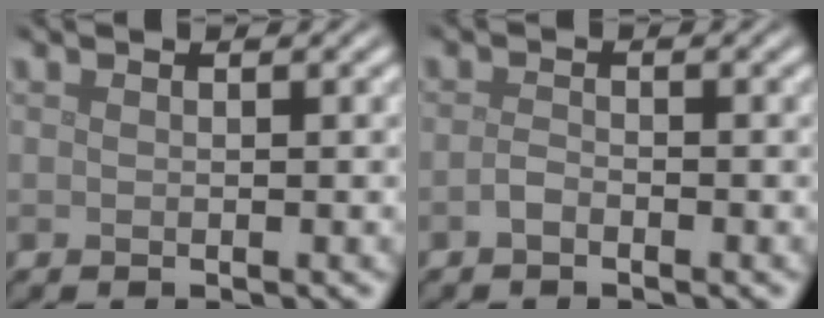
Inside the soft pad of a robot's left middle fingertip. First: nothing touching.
{"total": 1.0, "force": [-0.6, 0.4, 0.6], "torque": [-0.015, 0.001, -0.015]}